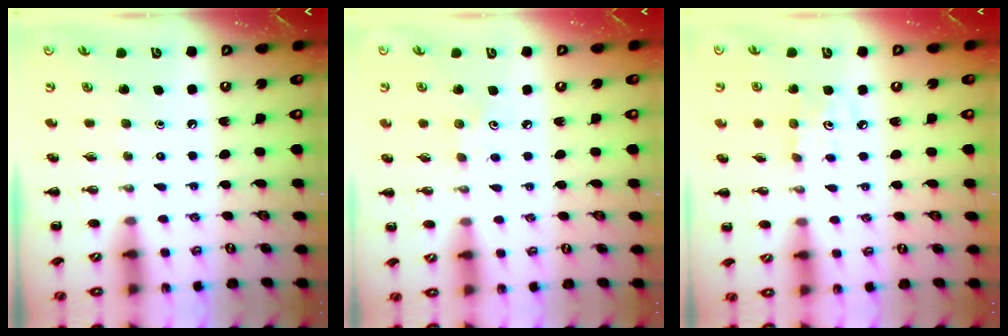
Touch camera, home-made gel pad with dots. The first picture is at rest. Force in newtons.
{"total": 3.0, "press": 2.9, "slide": 0.8}
{"total": 3.5, "press": 3.4, "slide": 1.0}